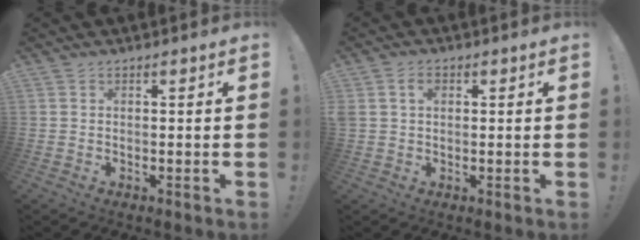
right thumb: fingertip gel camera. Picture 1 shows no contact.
{"total": 0.6, "force": [0.2, 0.5, 0.3], "torque": [-0.007, 0.002, 0.004]}